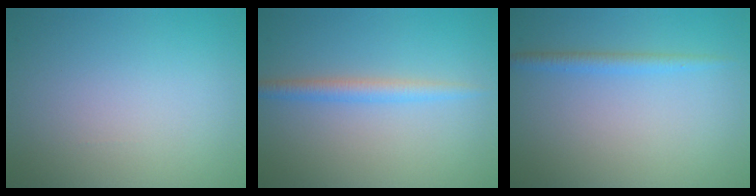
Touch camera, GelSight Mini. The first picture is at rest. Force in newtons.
{"total": 2.2, "press": 2.2, "slide": 0.1}
{"total": 1.6, "press": 1.6, "slide": 0.1}